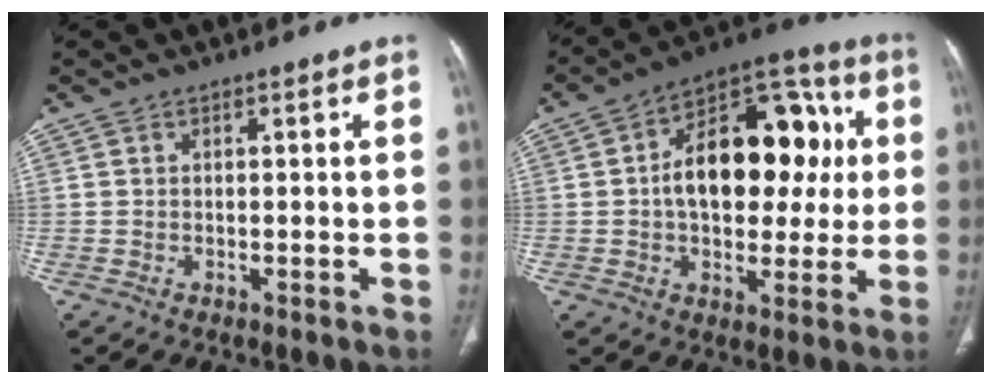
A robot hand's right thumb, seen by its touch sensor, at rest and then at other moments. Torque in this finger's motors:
{"motor_torque": [1.45, 1.72, 1.71, -0.05, 0.14]}